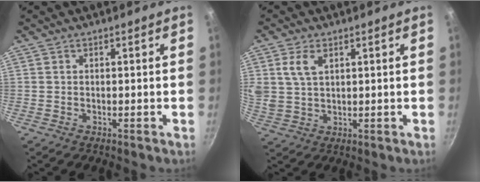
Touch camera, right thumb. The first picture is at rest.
{"total": 5.8, "force": [2.4, 3.5, 4.0], "torque": [-0.073, -0.005, 0.050]}